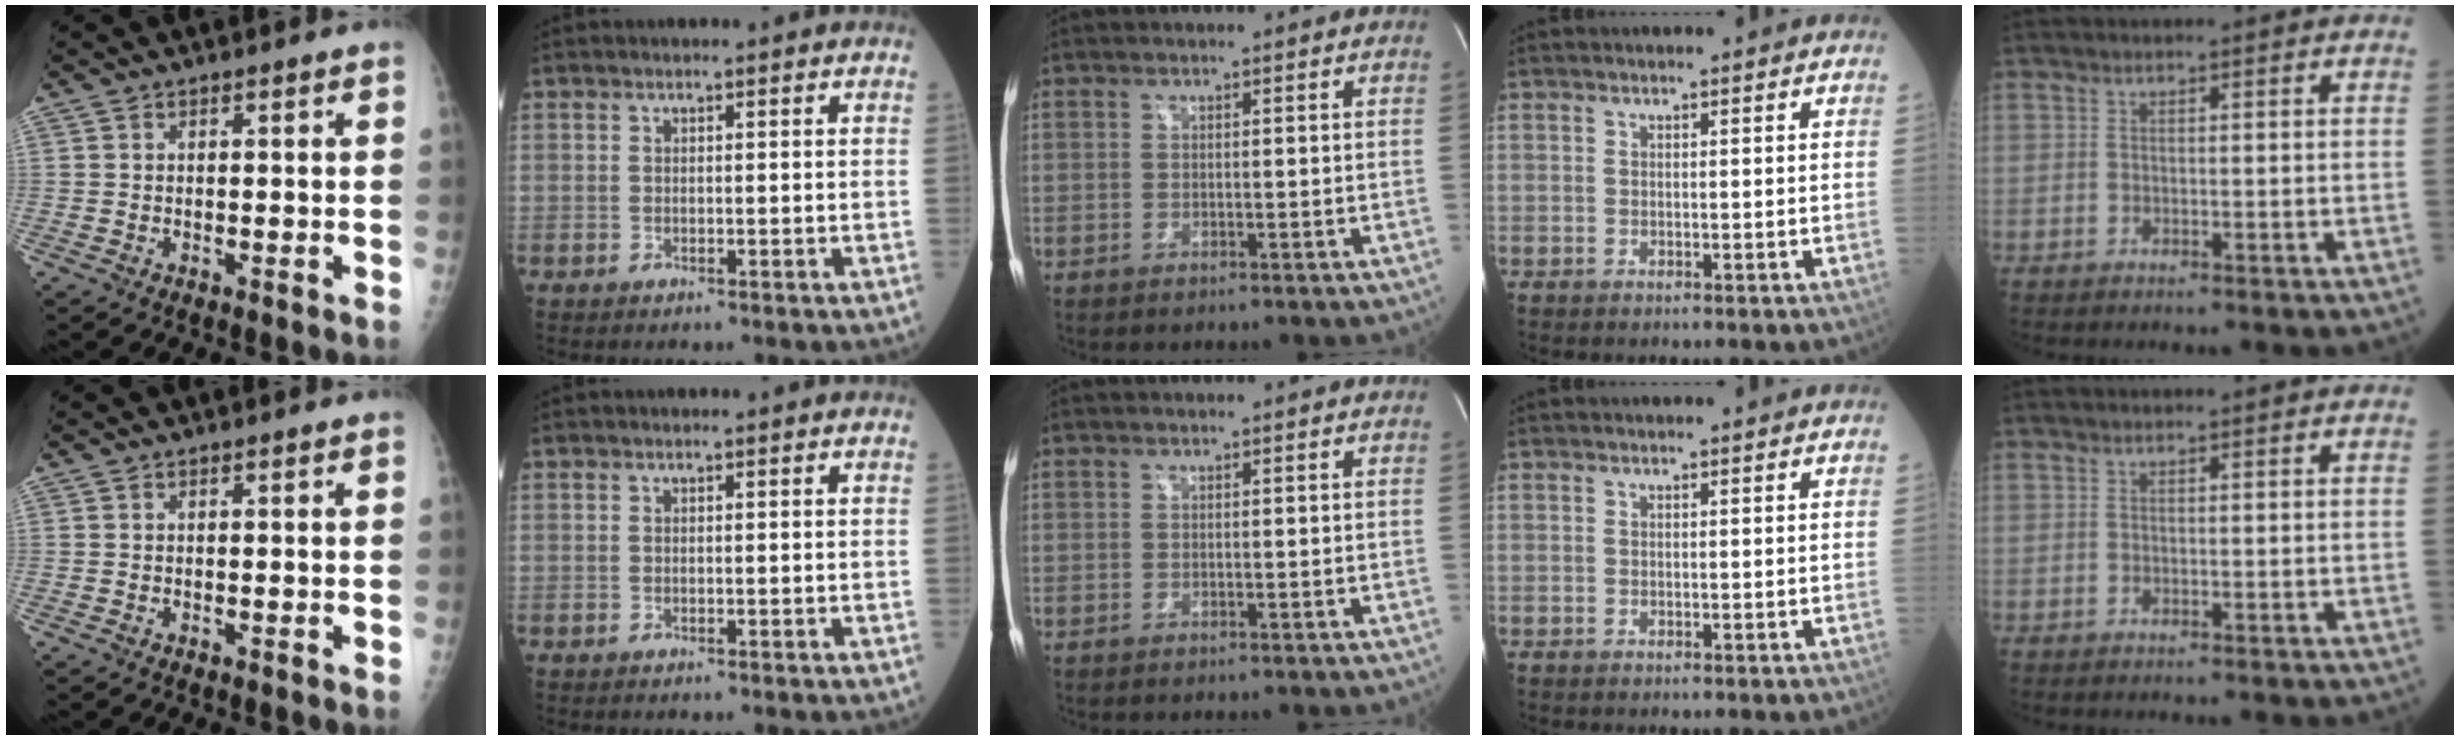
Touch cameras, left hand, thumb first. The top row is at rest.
{}